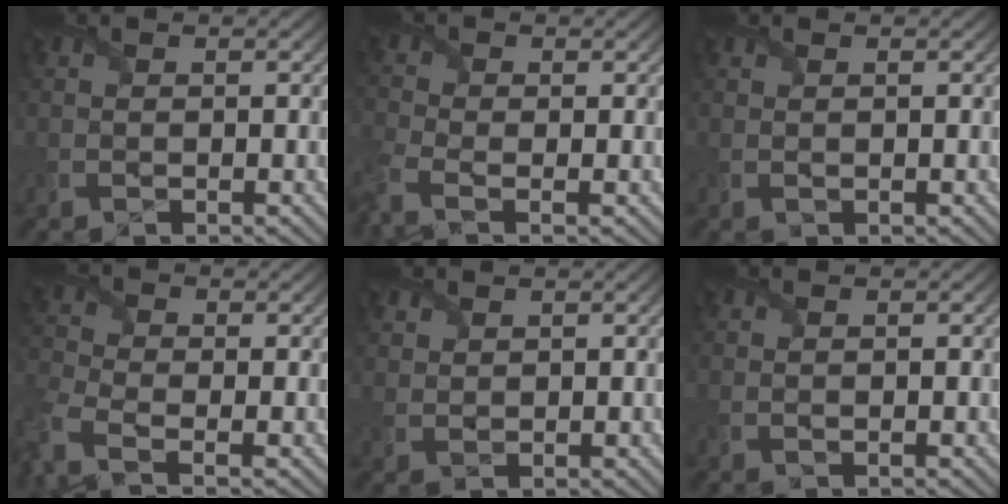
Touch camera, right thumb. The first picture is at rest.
{"total": 4.3, "force": [-2.1, 2.2, 3.1], "torque": [-0.089, -0.014, -0.055]}
{"total": 0.5, "force": [0.5, 0.2, 0.0], "torque": [-0.001, 0.002, 0.008]}
{"total": 5.8, "force": [-3.0, 2.9, 4.1], "torque": [-0.115, -0.015, -0.075]}
{"total": 2.0, "force": [1.8, 0.7, 0.0], "torque": [-0.006, 0.005, 0.039]}
{"total": 0.7, "force": [0.7, 0.1, 0.1], "torque": [-0.002, 0.004, 0.012]}